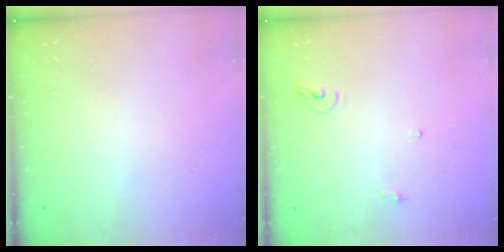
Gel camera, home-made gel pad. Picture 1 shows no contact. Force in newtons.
{"total": 6.6, "press": 6.6, "slide": 0.7}